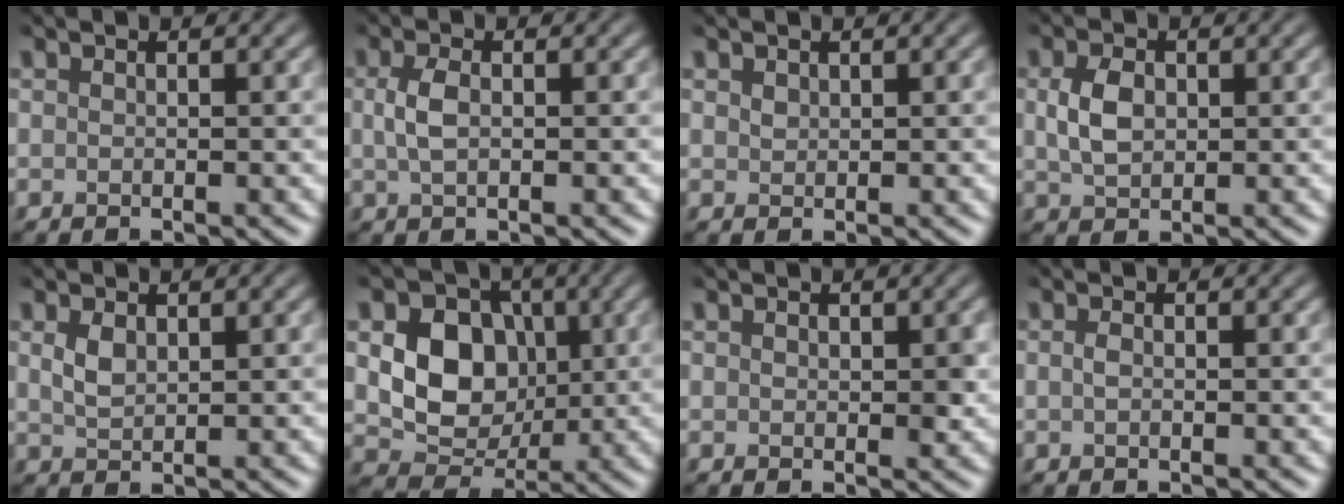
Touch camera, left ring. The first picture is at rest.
{"total": 2.1, "force": [0.1, 1.0, 1.9], "torque": [-0.046, 0.003, 0.001]}
{"total": 0.7, "force": [0.4, 0.4, 0.2], "torque": [-0.007, 0.000, 0.010]}
{"total": 3.0, "force": [0.4, 2.1, 2.2], "torque": [-0.050, 0.003, 0.009]}
{"total": 1.7, "force": [0.7, 1.0, 1.2], "torque": [-0.031, -0.001, 0.019]}
{"total": 7.4, "force": [0.8, 5.8, 4.5], "torque": [-0.079, -0.002, 0.011]}
{"total": 1.2, "force": [0.3, 0.8, 0.8], "torque": [-0.007, -0.004, 0.005]}
{"total": 0.6, "force": [-0.1, 0.2, 0.6], "torque": [-0.015, -0.001, -0.003]}